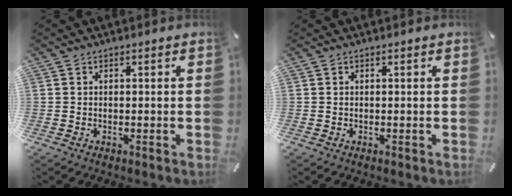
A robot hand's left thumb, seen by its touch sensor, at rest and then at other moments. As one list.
[{"total": 0.0}]